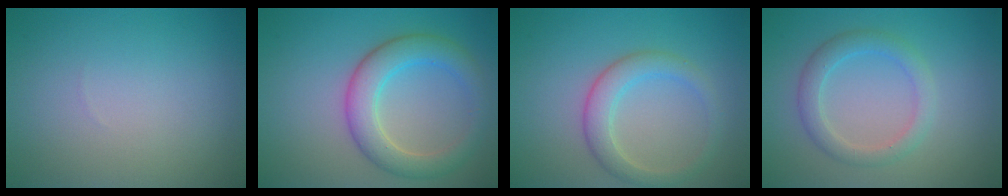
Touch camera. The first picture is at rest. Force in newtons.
{"total": 4.8, "press": 4.8, "slide": 0.1}
{"total": 3.1, "press": 3.1, "slide": 0.2}
{"total": 2.7, "press": 2.7, "slide": 0.0}